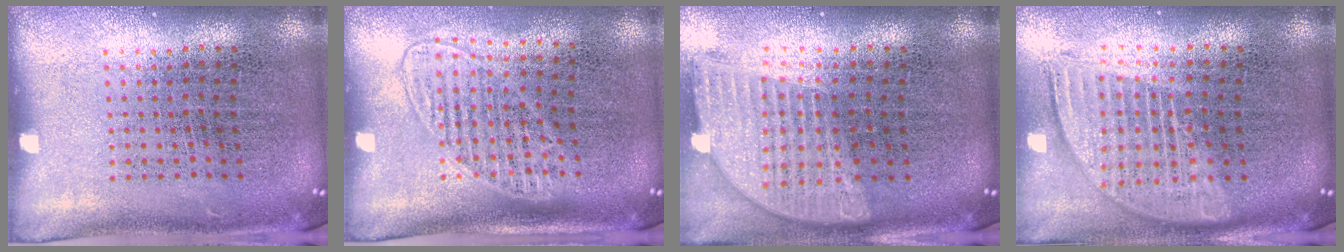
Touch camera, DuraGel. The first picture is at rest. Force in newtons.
{"total": 1.4, "press": 1.2, "slide": 0.7}
{"total": 1.8, "press": 1.5, "slide": 1.0}
{"total": 1.8, "press": 1.5, "slide": 1.0}